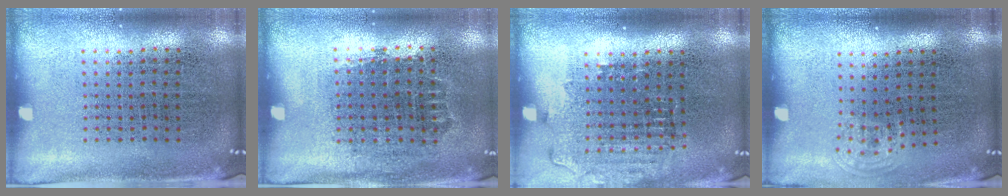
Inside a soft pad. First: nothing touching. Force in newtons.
{"total": 0.8, "press": 0.8, "slide": 0.3}
{"total": 1.5, "press": 1.3, "slide": 0.7}
{"total": 0.8, "press": 0.5, "slide": 0.6}